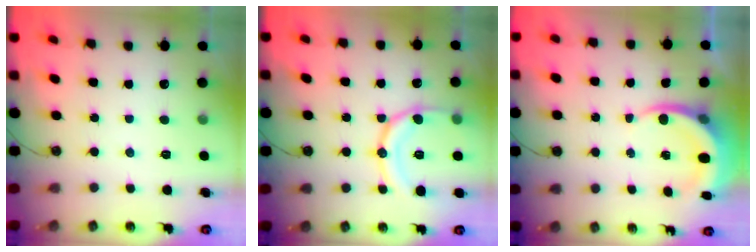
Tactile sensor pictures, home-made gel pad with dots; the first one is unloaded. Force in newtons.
{"total": 14.1, "press": 14.0, "slide": 1.6}
{"total": 6.3, "press": 6.3, "slide": 0.3}